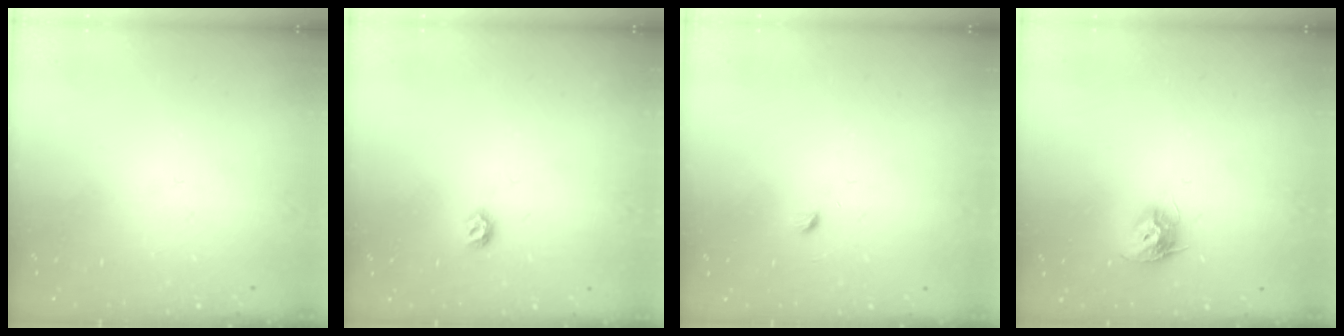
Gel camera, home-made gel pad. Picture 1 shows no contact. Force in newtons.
{"total": 5.0, "press": 4.9, "slide": 1.1}
{"total": 2.9, "press": 2.9, "slide": 0.4}
{"total": 8.9, "press": 8.9, "slide": 0.1}